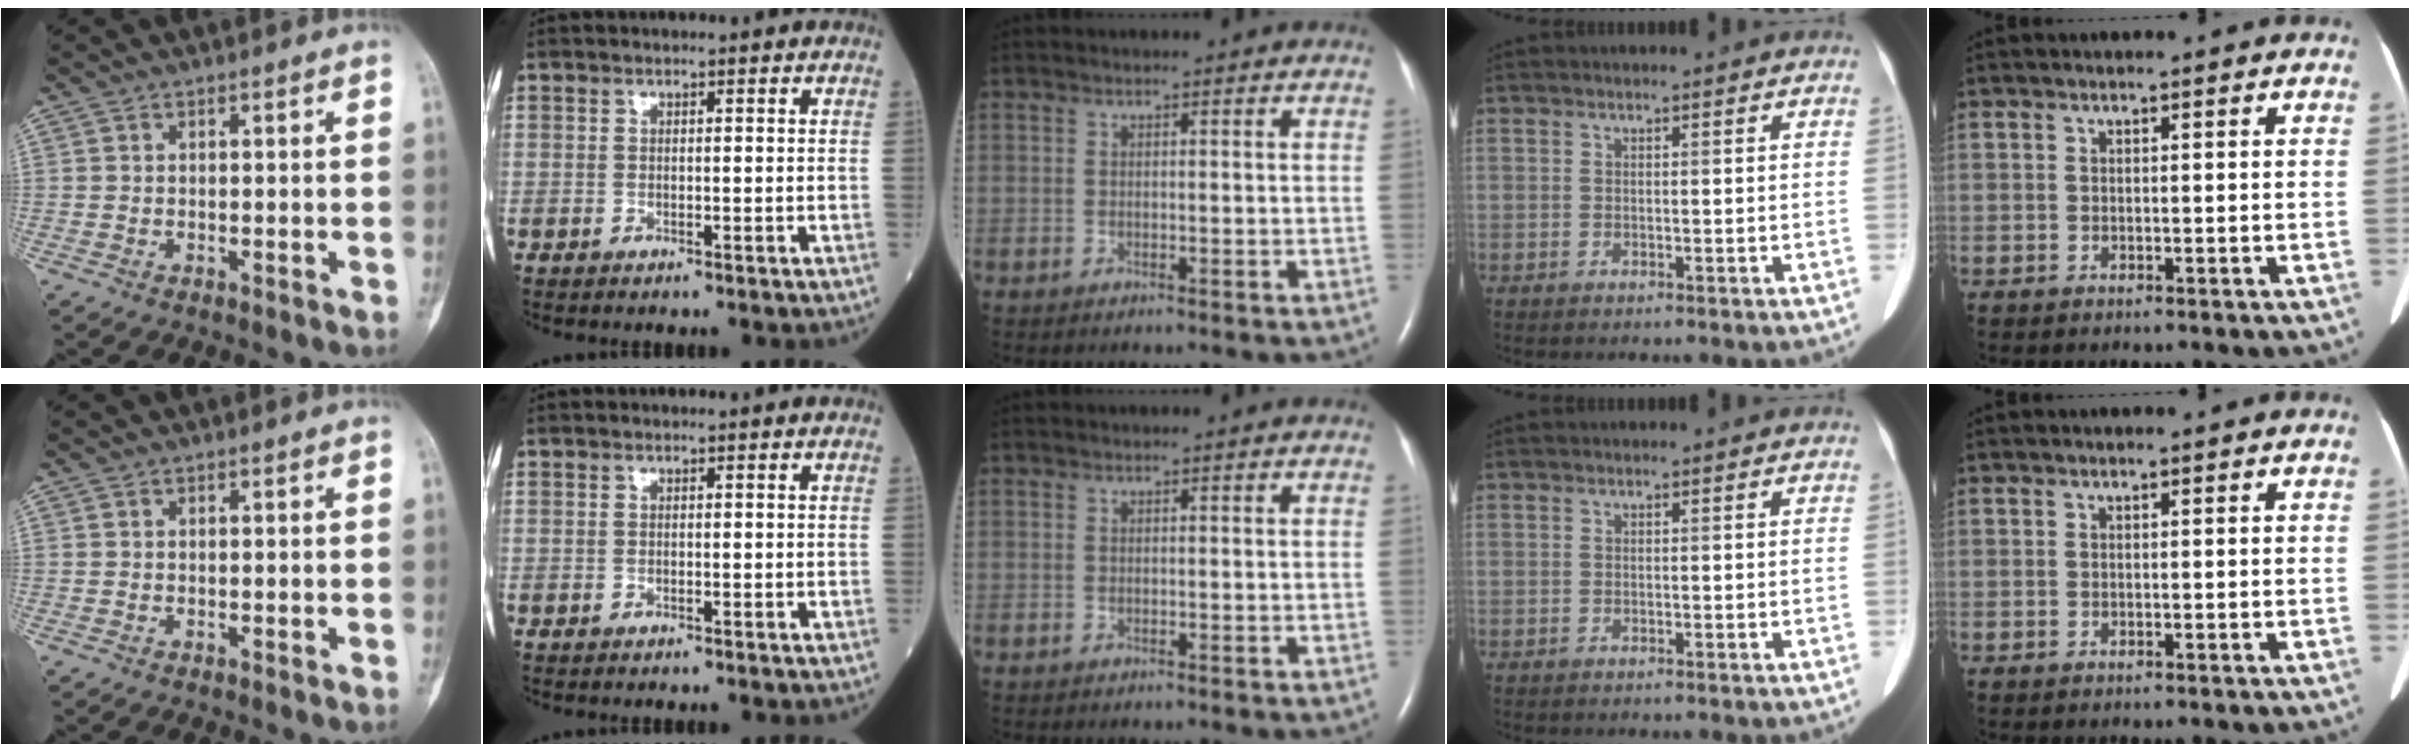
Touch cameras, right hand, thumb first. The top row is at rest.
{}